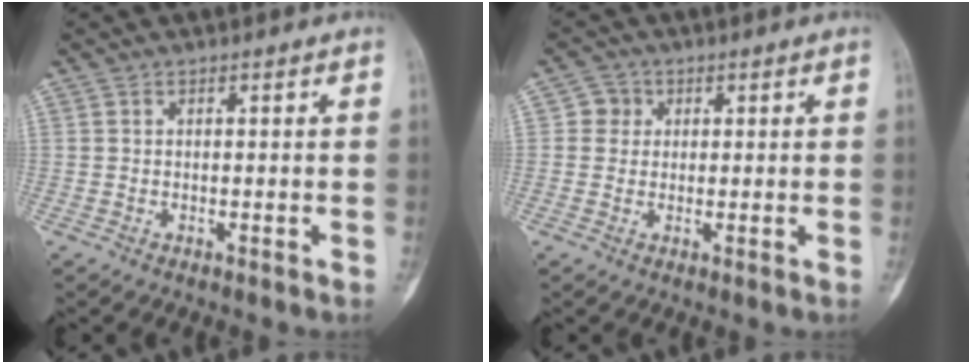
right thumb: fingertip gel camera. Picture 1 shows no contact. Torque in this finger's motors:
{"motor_torque": [0.17, 0.01, 0.17, 0.00, 0.03]}